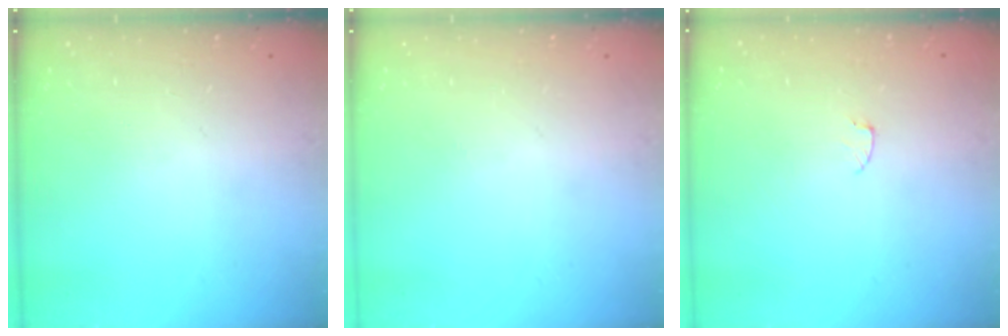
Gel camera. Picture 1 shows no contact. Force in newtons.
{"total": 0.0}
{"total": 2.6, "press": 2.6, "slide": 0.2}